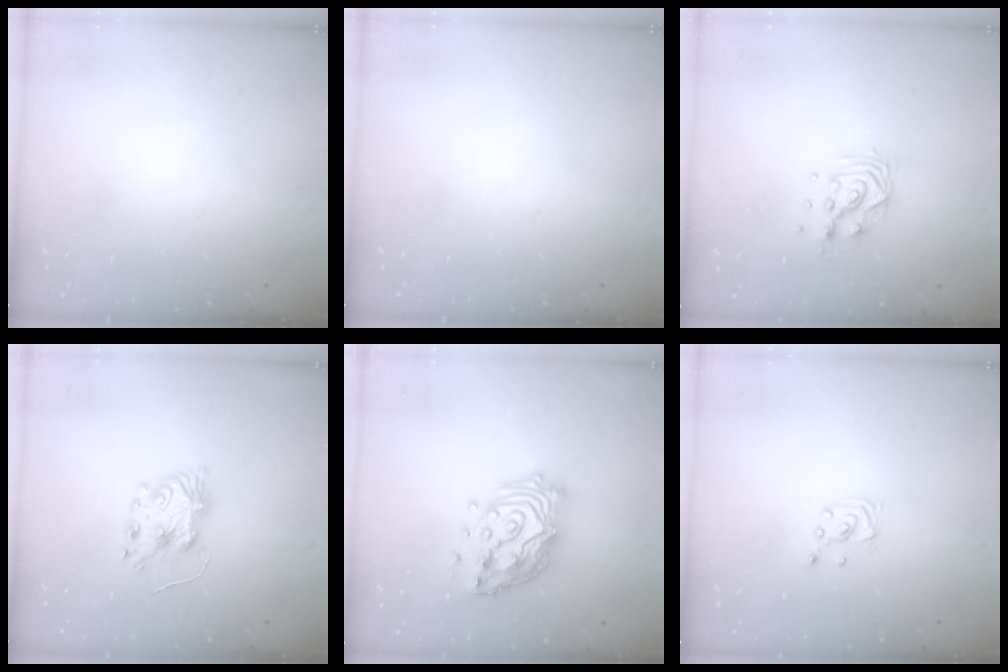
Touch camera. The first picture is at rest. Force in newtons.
{"total": 0.0}
{"total": 9.6, "press": 9.5, "slide": 0.8}
{"total": 8.7, "press": 8.6, "slide": 0.6}
{"total": 17.4, "press": 17.1, "slide": 3.2}
{"total": 2.3, "press": 2.3, "slide": 0.2}